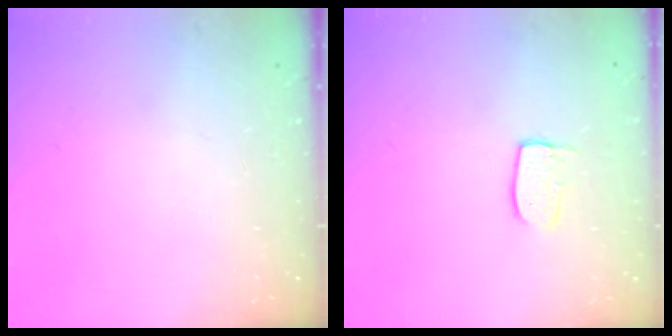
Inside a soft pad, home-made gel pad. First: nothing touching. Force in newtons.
{"total": 6.0, "press": 6.0, "slide": 0.3}